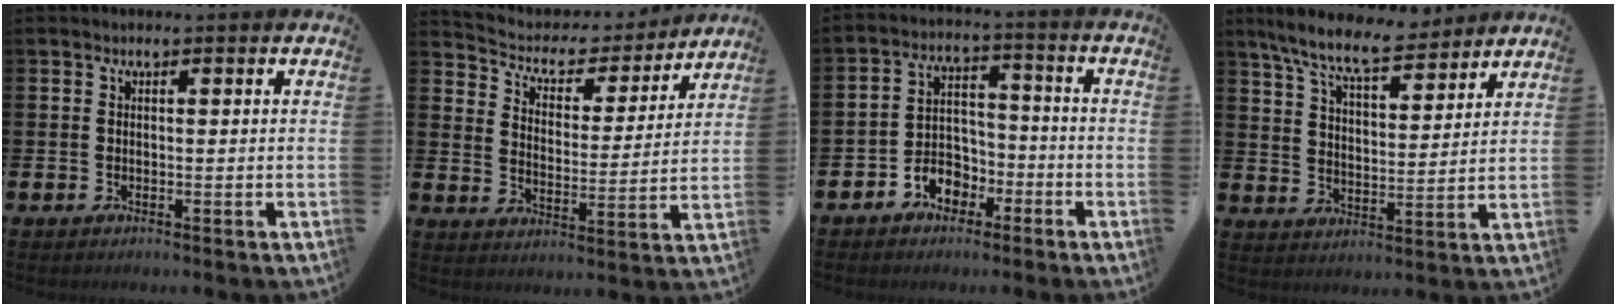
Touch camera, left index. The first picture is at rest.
{"total": 4.9, "force": [4.2, 2.2, 0.8], "torque": [-0.045, -0.036, 0.066]}
{"total": 4.4, "force": [-2.7, 3.3, 1.1], "torque": [-0.030, 0.006, -0.056]}
{"total": 9.1, "force": [8.2, 1.5, 3.5], "torque": [-0.096, -0.034, 0.149]}